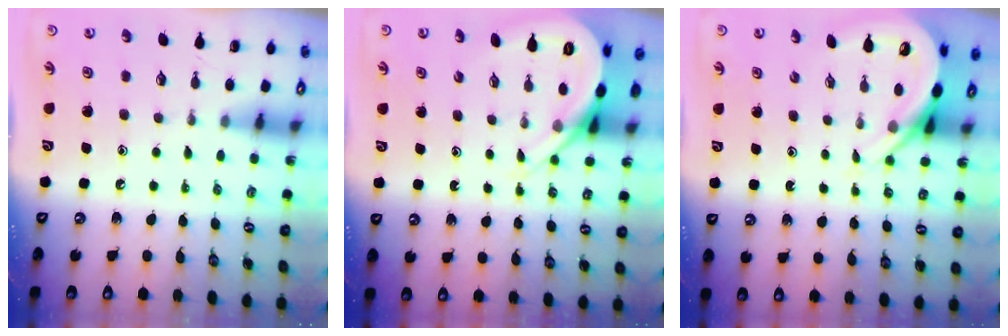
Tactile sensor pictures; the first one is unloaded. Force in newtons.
{"total": 8.1, "press": 8.1, "slide": 0.8}
{"total": 6.3, "press": 6.3, "slide": 0.6}